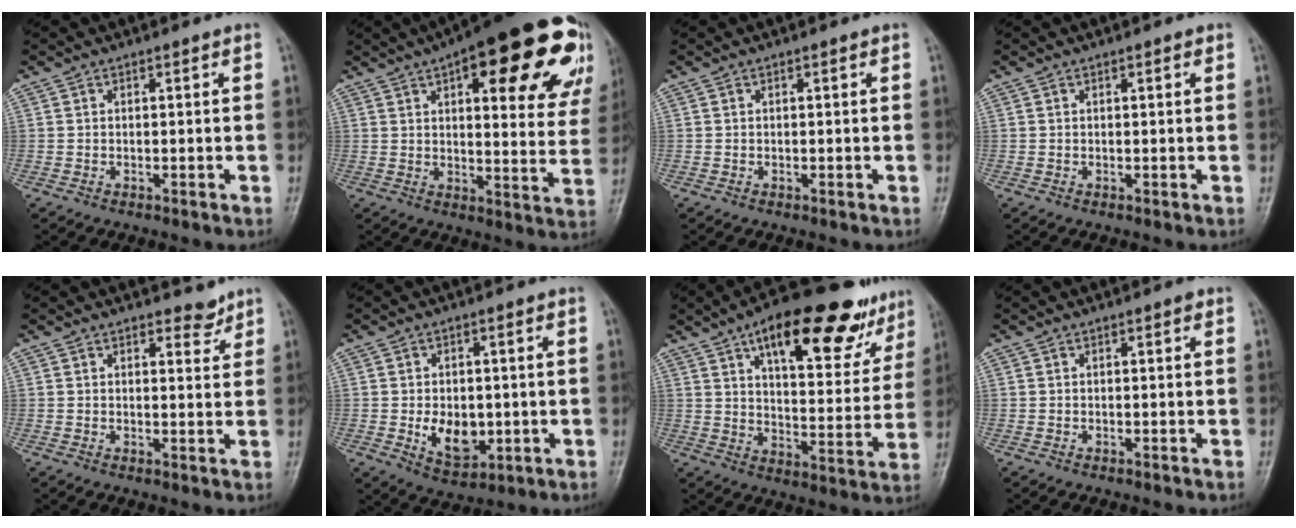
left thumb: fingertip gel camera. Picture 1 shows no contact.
{"total": 27.5, "force": [13.1, 9.7, 22.1], "torque": [-0.247, -0.008, 0.169]}
{"total": 0.0}
{"total": 0.7, "force": [0.3, 0.4, 0.5], "torque": [-0.002, 0.000, 0.003]}
{"total": 3.0, "force": [2.4, 1.5, 0.7], "torque": [0.012, -0.016, 0.032]}
{"total": 8.3, "force": [-1.2, 5.8, 5.9], "torque": [-0.065, -0.008, -0.007]}
{"total": 23.2, "force": [13.9, 9.3, 16.1], "torque": [-0.179, -0.029, 0.204]}
{"total": 0.7, "force": [0.2, 0.4, 0.5], "torque": [0.001, 0.002, 0.000]}